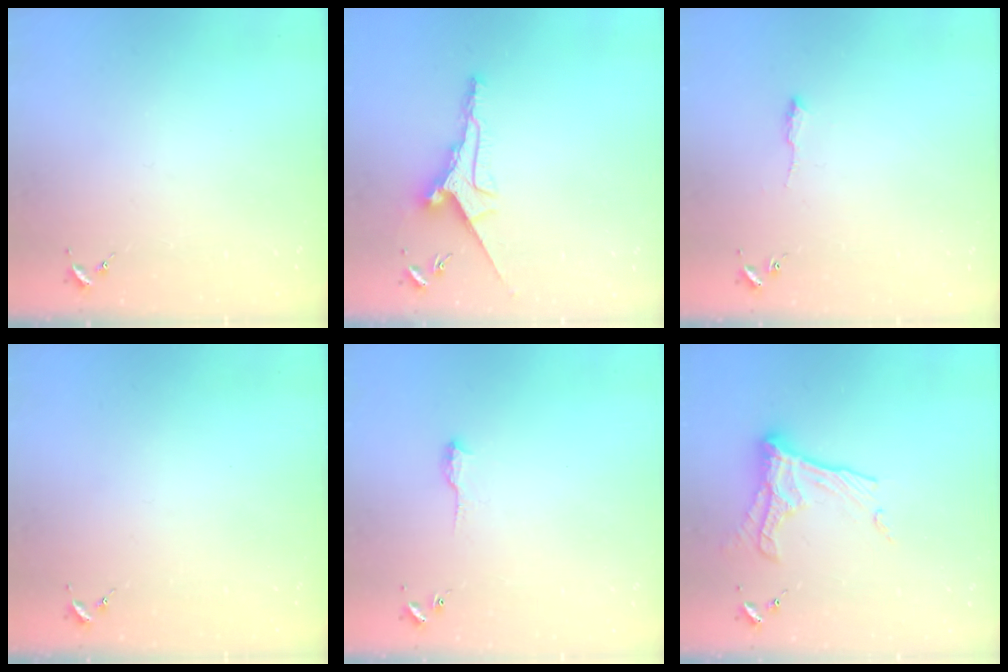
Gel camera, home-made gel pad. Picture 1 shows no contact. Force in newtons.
{"total": 9.4, "press": 9.4, "slide": 0.3}
{"total": 5.3, "press": 5.3, "slide": 0.6}
{"total": 0.0}
{"total": 5.9, "press": 5.8, "slide": 0.6}
{"total": 13.4, "press": 13.3, "slide": 0.9}